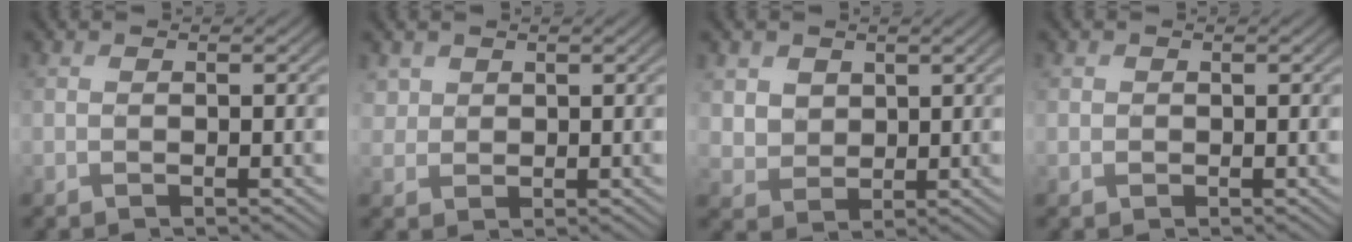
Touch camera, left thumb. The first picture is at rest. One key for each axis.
{"total": 2.2, "fx": 1.4, "fy": 1.6, "fz": 0.4, "tx": -0.015, "ty": -0.002, "tz": 0.031}
{"total": 4.1, "fx": 2.2, "fy": 3.1, "fz": 1.4, "tx": -0.061, "ty": -0.012, "tz": 0.041}
{"total": 0.8, "fx": 0.2, "fy": 0.8, "fz": 0.0, "tx": -0.001, "ty": -0.003, "tz": 0.002}